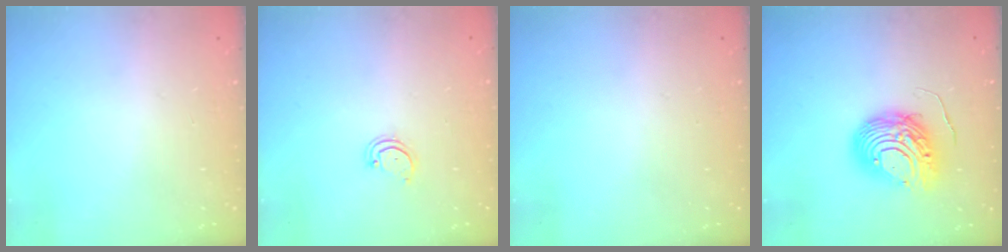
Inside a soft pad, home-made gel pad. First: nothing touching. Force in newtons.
{"total": 3.0, "press": 3.0, "slide": 0.2}
{"total": 0.0}
{"total": 10.5, "press": 10.5, "slide": 0.9}